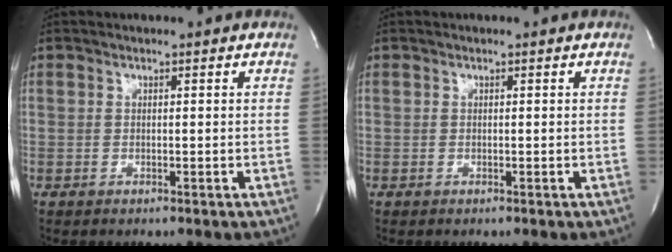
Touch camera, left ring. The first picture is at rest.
{"total": 0.0}